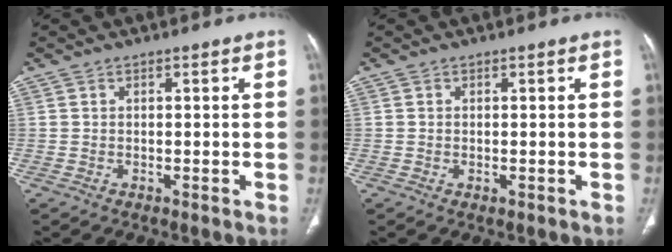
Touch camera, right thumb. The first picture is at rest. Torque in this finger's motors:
{"motor_torque": [-0.43, -0.08, -0.24, 0.14, 0.00]}